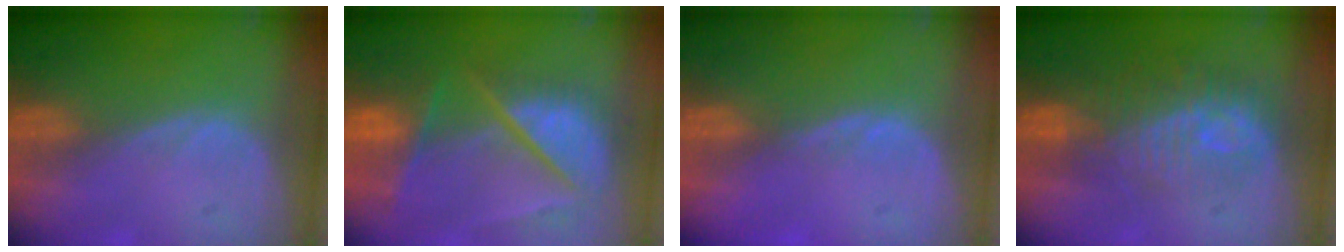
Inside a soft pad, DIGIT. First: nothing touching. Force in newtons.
{"total": 10.4, "press": 8.6, "slide": 5.8}
{"total": 0.7, "press": 0.7, "slide": 0.2}
{"total": 9.7, "press": 8.9, "slide": 3.9}